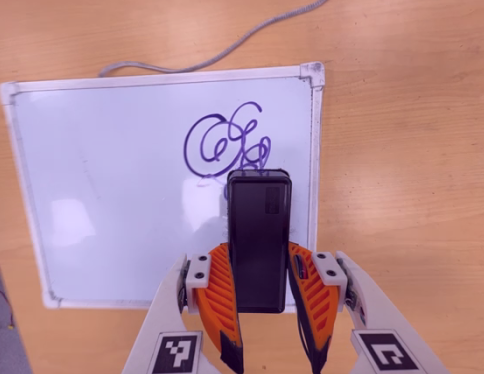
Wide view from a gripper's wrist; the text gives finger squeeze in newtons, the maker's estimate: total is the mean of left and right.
{"total": 5.9, "left": 4.0, "right": 7.7}